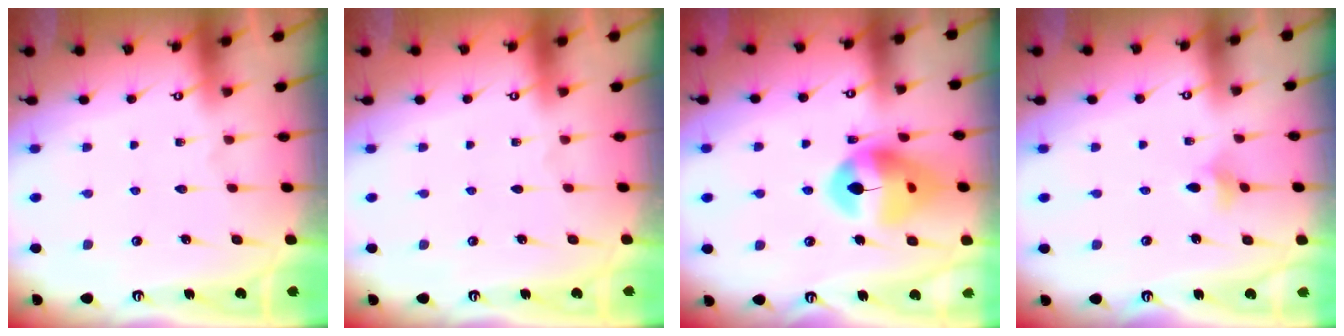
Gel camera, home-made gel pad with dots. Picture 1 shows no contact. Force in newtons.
{"total": 0.0}
{"total": 15.2, "press": 15.0, "slide": 2.3}
{"total": 3.1, "press": 3.0, "slide": 0.6}